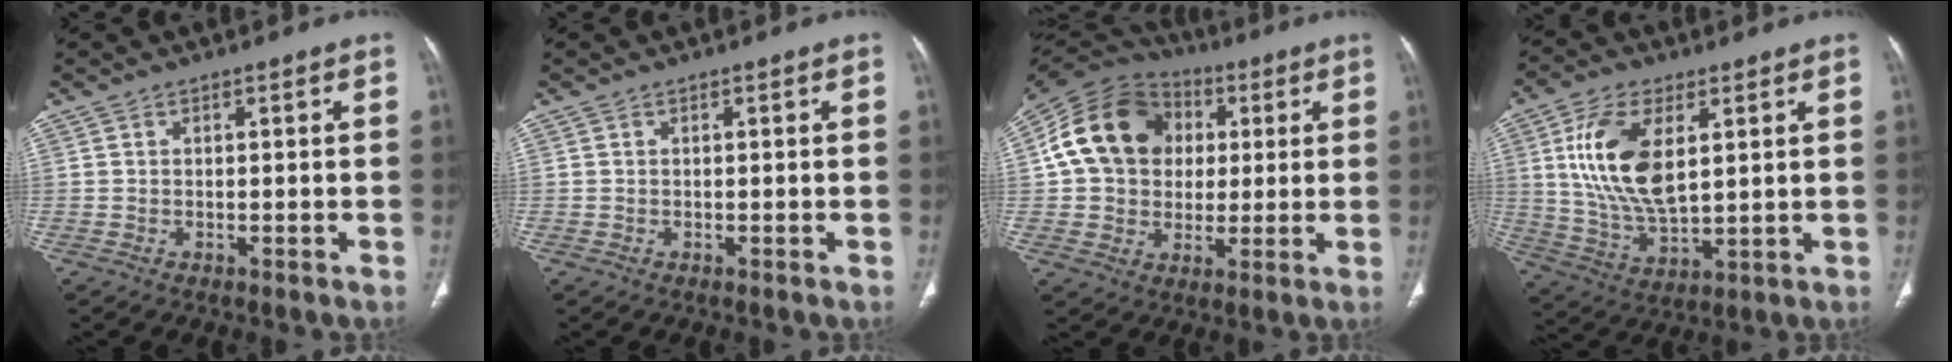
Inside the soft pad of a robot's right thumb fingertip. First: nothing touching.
{"total": 0.0}
{"total": 18.4, "force": [3.2, 15.0, 10.1], "torque": [-0.168, 0.021, 0.051]}
{"total": 15.3, "force": [4.0, 7.8, 12.5], "torque": [-0.239, -0.017, 0.085]}